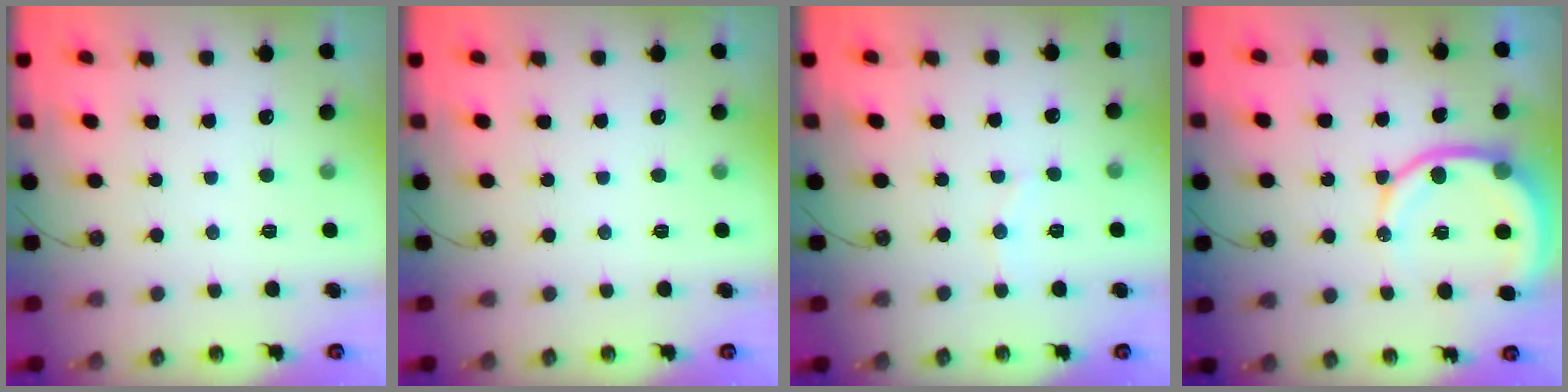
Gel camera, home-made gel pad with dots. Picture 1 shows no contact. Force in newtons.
{"total": 0.0}
{"total": 5.6, "press": 5.6, "slide": 0.6}
{"total": 11.2, "press": 11.1, "slide": 1.4}